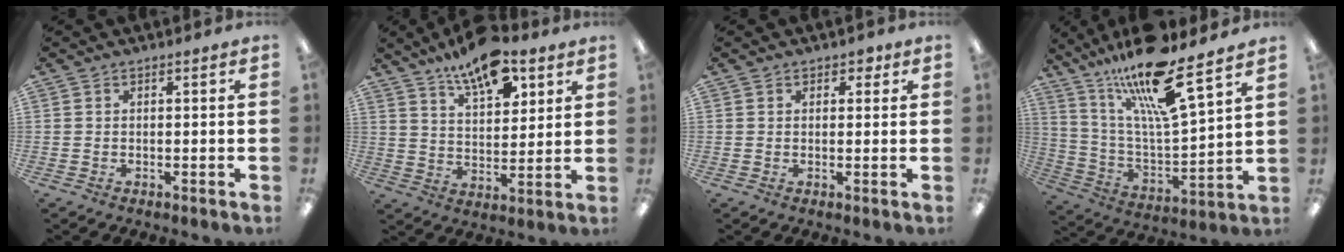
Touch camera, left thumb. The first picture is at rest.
{"total": 13.5, "force": [9.4, 5.9, 7.8], "torque": [-0.116, -0.050, 0.163]}
{"total": 2.2, "force": [1.1, 1.6, 0.9], "torque": [-0.001, -0.001, 0.016]}
{"total": 18.5, "force": [14.1, 2.9, 11.7], "torque": [-0.220, -0.089, 0.234]}